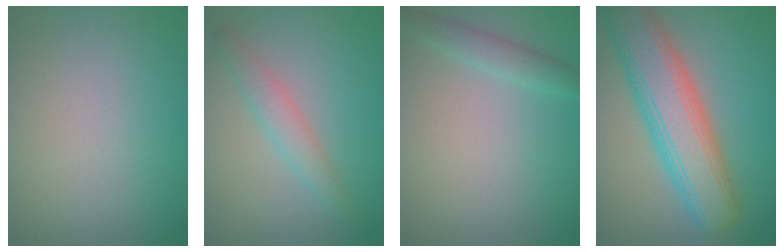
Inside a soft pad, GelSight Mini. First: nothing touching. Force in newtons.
{"total": 2.3, "press": 2.3, "slide": 0.0}
{"total": 1.8, "press": 1.8, "slide": 0.2}
{"total": 9.0, "press": 9.0, "slide": 0.4}